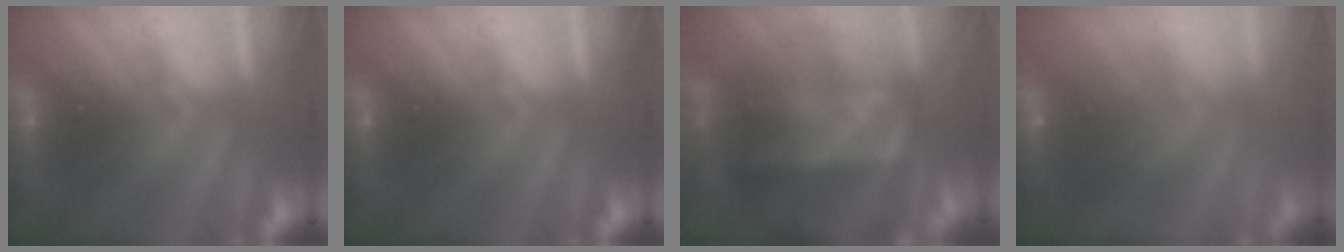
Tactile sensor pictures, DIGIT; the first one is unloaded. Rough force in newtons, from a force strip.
{"total": 0.0}
{"total": 7.3}
{"total": 5.7}